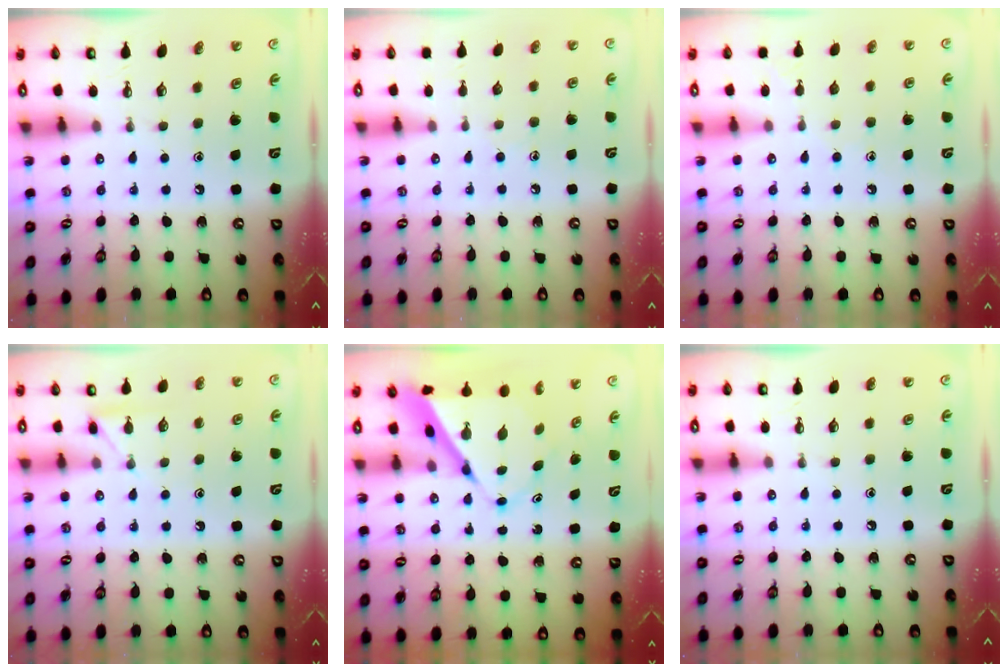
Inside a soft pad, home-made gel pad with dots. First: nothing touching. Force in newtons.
{"total": 5.7, "press": 5.7, "slide": 0.8}
{"total": 5.5, "press": 5.5, "slide": 0.5}
{"total": 4.8, "press": 4.7, "slide": 0.5}
{"total": 9.3, "press": 9.3, "slide": 0.7}
{"total": 0.0}